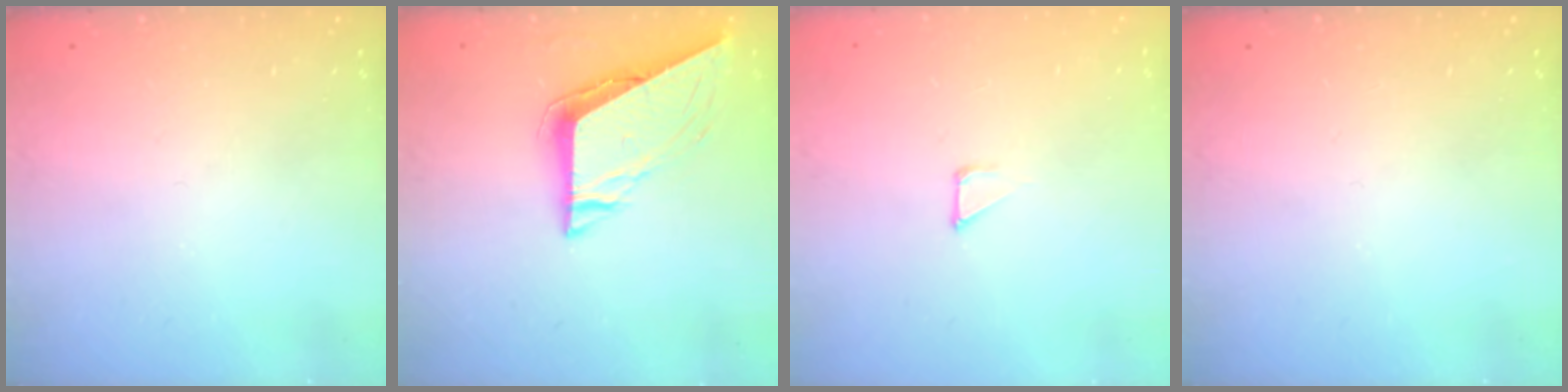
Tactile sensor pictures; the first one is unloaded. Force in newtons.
{"total": 8.1, "press": 8.1, "slide": 0.3}
{"total": 1.7, "press": 1.7, "slide": 0.0}
{"total": 0.0}